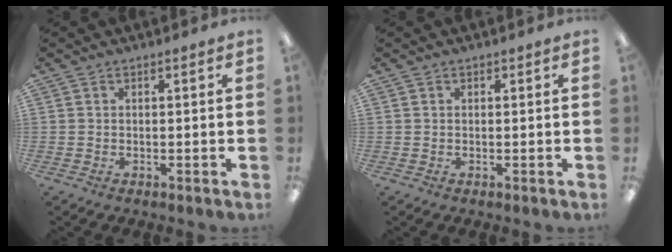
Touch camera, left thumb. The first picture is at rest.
{"total": 0.0}